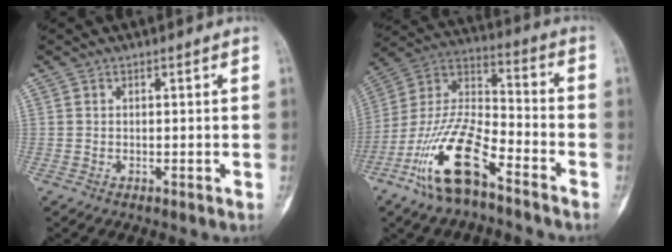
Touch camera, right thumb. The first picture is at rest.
{"total": 17.2, "force": [-9.9, 6.2, 12.6], "torque": [-0.249, 0.066, -0.192]}